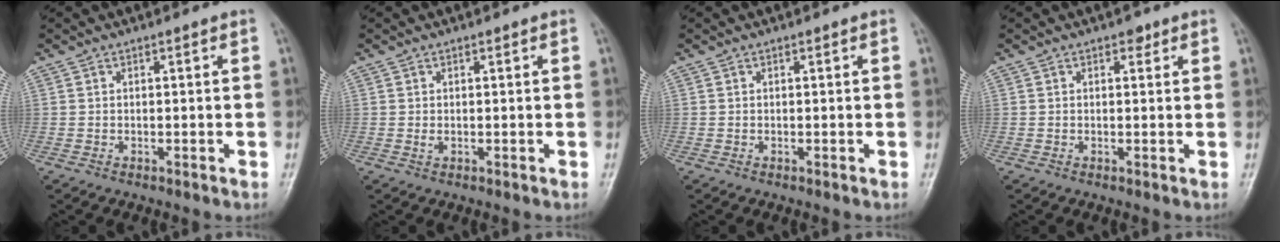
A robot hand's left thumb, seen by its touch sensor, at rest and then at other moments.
{"total": 0.9, "force": [0.2, 0.5, 0.7], "torque": [-0.011, -0.001, 0.007]}
{"total": 0.0}
{"total": 1.5, "force": [0.9, 0.9, 0.7], "torque": [0.000, -0.002, 0.008]}